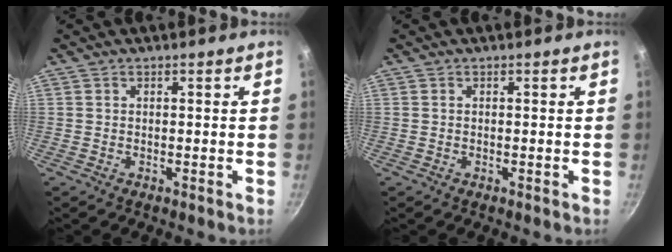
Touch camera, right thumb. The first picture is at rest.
{"total": 0.0}